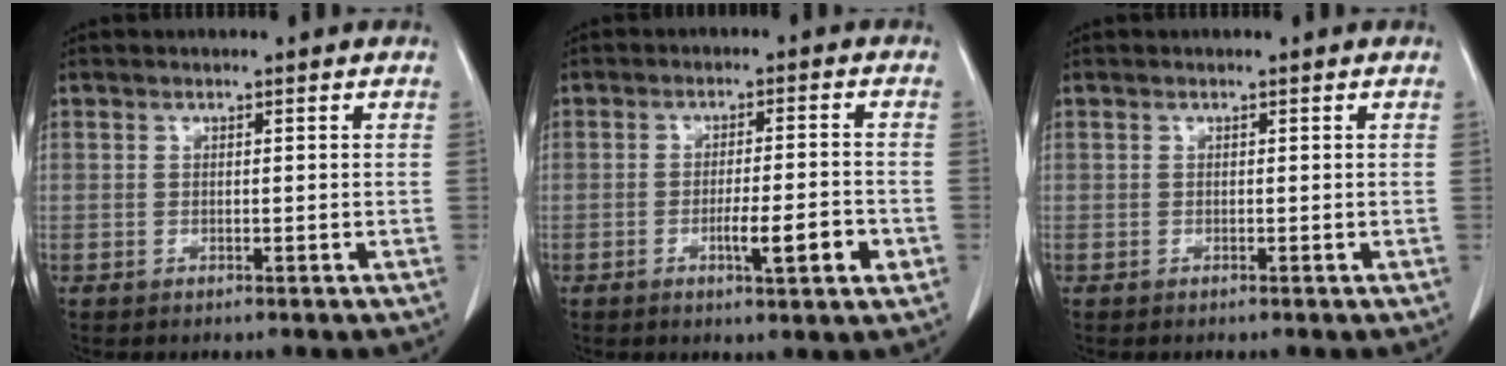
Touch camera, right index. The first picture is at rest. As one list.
[{"total": 6.5, "force": [-2.3, 0.7, 6.1], "torque": [-0.091, -0.002, -0.033]}, {"total": 0.0}]